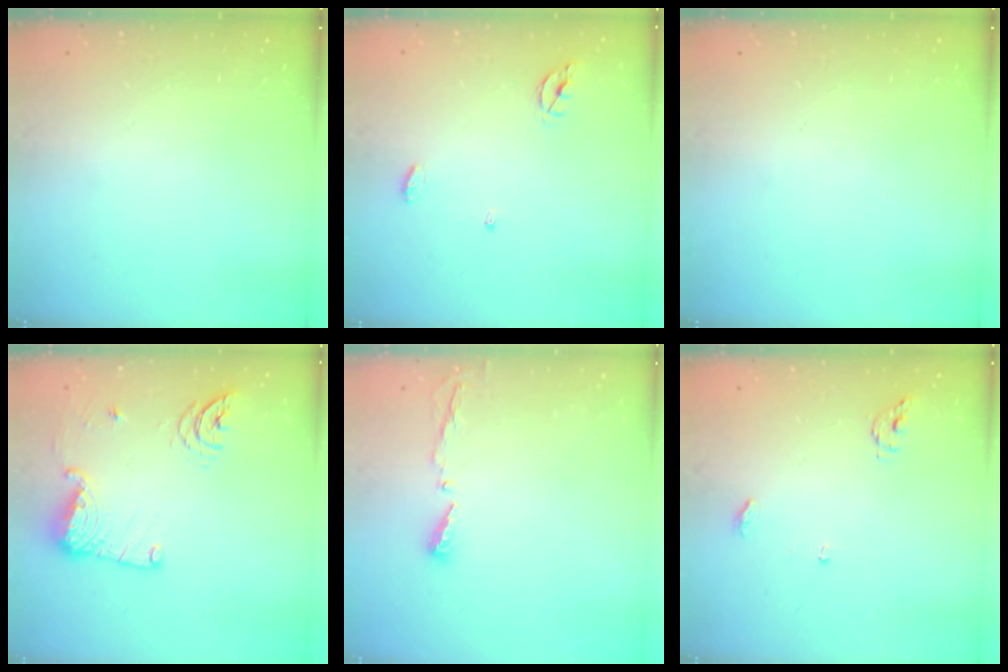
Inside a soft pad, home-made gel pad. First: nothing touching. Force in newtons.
{"total": 4.2, "press": 4.2, "slide": 0.3}
{"total": 0.0}
{"total": 14.3, "press": 14.2, "slide": 1.4}
{"total": 3.6, "press": 3.6, "slide": 0.4}
{"total": 4.6, "press": 4.6, "slide": 0.3}